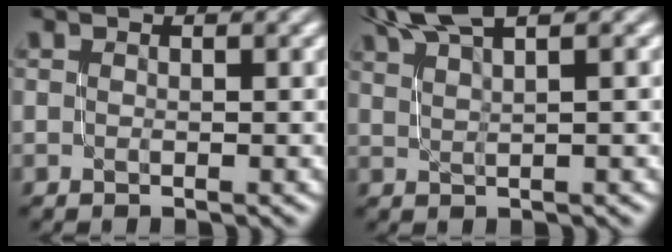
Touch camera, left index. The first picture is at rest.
{"total": 4.0, "force": [3.2, 0.6, 2.4], "torque": [-0.032, 0.012, 0.053]}